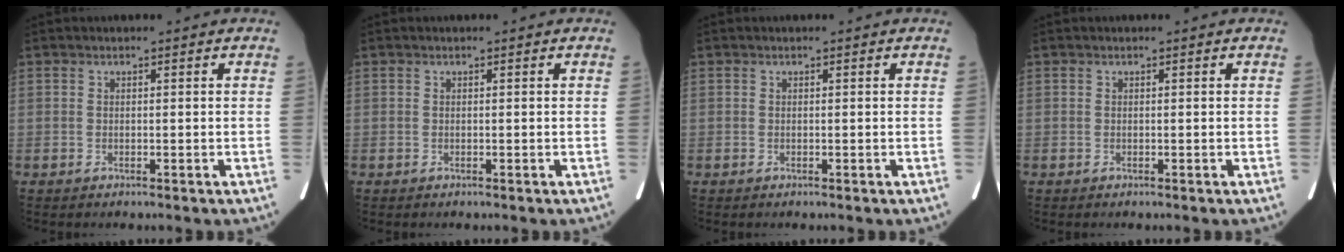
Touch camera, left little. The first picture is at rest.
{"total": 0.0}
{"total": 0.0}
{"total": 0.0}